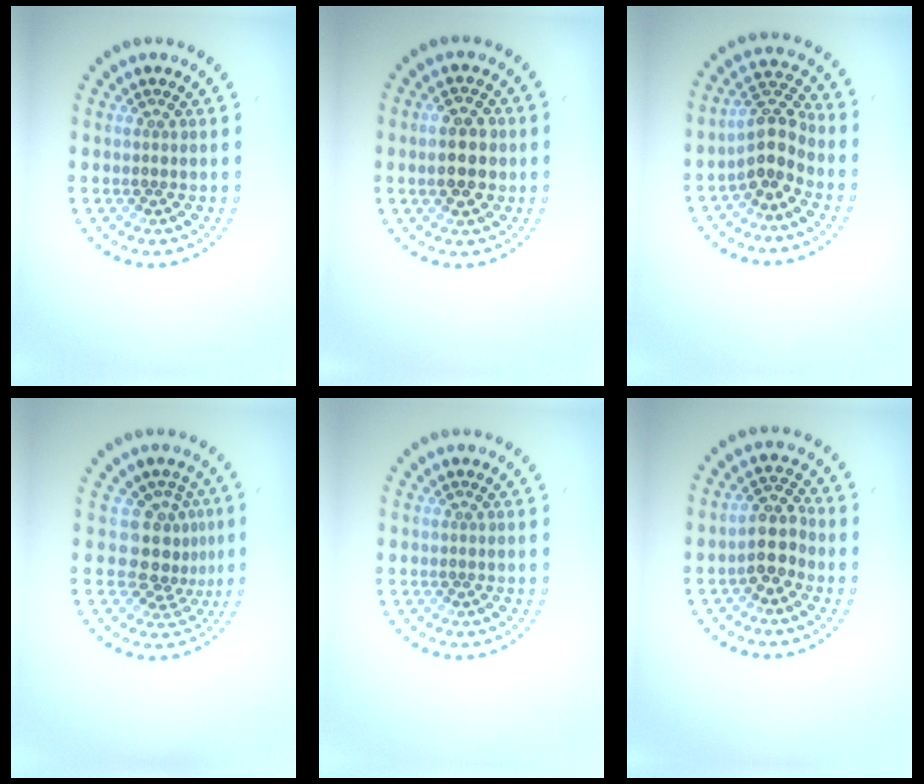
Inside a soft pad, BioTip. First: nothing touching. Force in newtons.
{"total": 4.5, "press": 4.5, "slide": 0.3}
{"total": 3.6, "press": 3.0, "slide": 1.9}
{"total": 3.4, "press": 2.4, "slide": 2.4}
{"total": 0.0}
{"total": 2.9, "press": 2.5, "slide": 1.5}